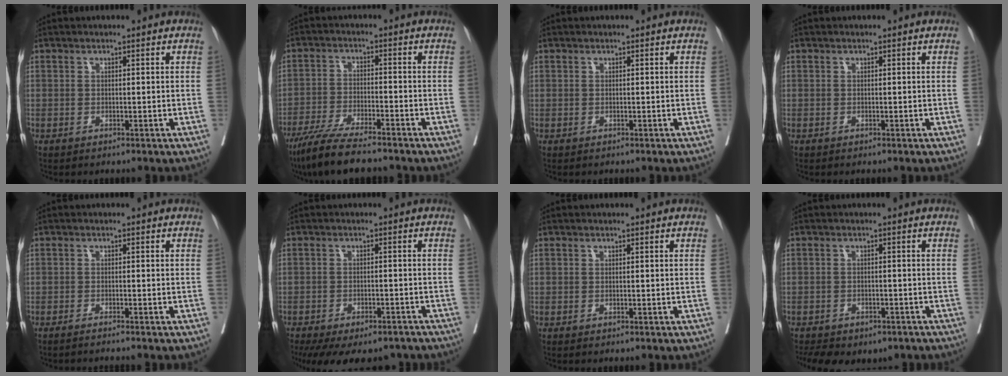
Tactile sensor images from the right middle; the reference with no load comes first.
{"total": 10.4, "force": [-8.6, 1.0, 5.7], "torque": [-0.096, -0.028, -0.146]}
{"total": 0.0}
{"total": 0.0}
{"total": 3.3, "force": [-2.9, -0.4, 1.5], "torque": [-0.015, 0.002, -0.039]}
{"total": 15.3, "force": [-11.9, 6.6, 7.1], "torque": [-0.150, -0.012, -0.153]}
{"total": 0.0}
{"total": 11.3, "force": [-8.1, 5.7, 5.4], "torque": [-0.104, 0.006, -0.101]}